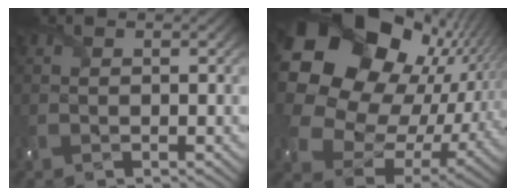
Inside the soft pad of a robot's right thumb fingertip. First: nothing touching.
{"total": 23.9, "force": [7.0, 18.8, 13.0], "torque": [-0.331, -0.003, 0.152]}